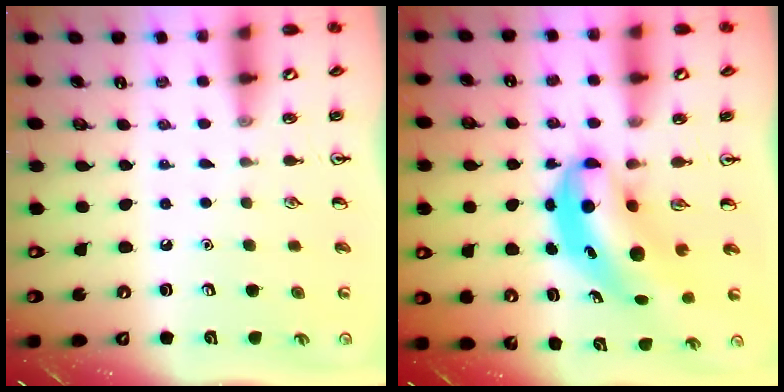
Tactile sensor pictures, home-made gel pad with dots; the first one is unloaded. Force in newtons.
{"total": 7.0, "press": 6.7, "slide": 2.1}